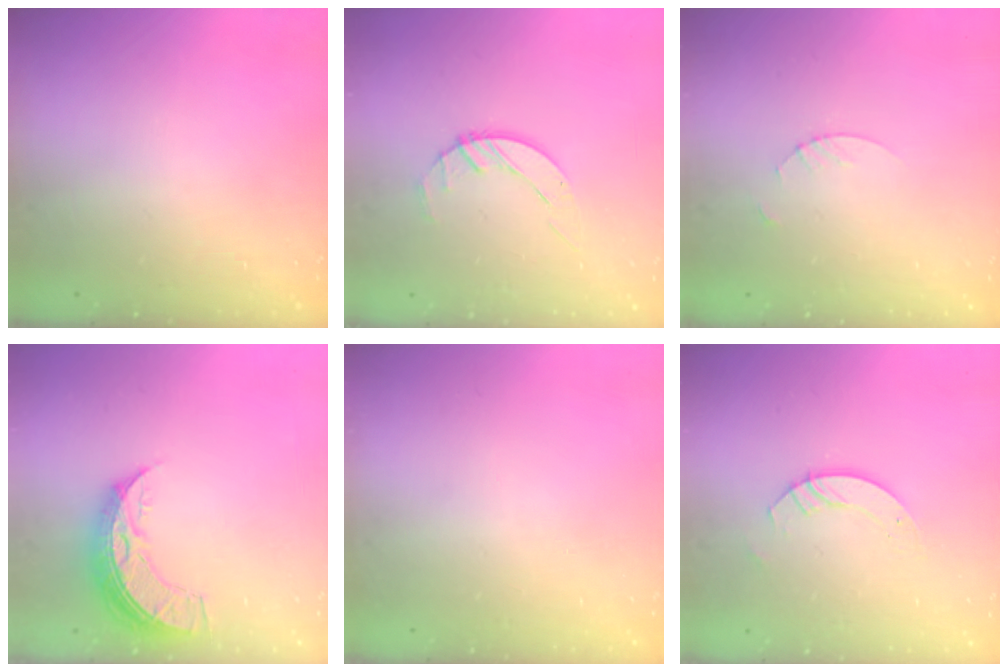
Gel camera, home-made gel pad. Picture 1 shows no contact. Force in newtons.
{"total": 2.7, "press": 2.6, "slide": 0.4}
{"total": 1.8, "press": 1.8, "slide": 0.2}
{"total": 9.0, "press": 9.0, "slide": 0.8}
{"total": 0.0}
{"total": 3.2, "press": 3.2, "slide": 0.2}